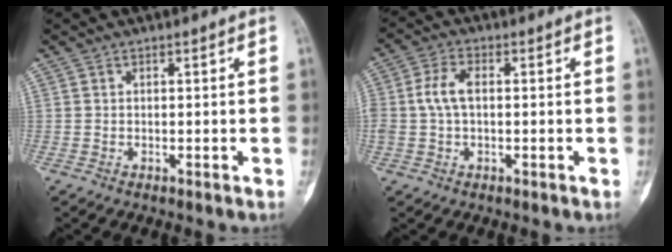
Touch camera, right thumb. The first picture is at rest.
{"total": 5.5, "force": [0.3, 3.1, 4.6], "torque": [-0.105, 0.014, 0.002]}